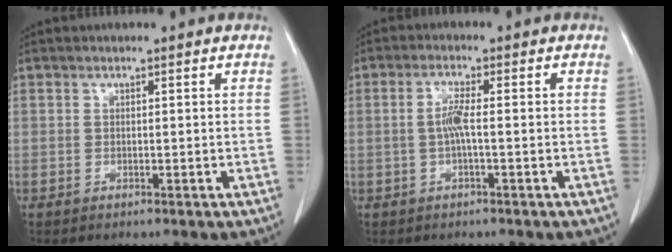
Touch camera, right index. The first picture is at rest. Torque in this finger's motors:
{"motor_torque": [0.52, 0.04, 0.35, 0.08]}